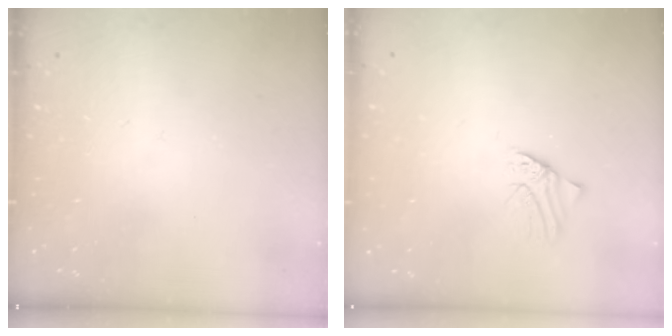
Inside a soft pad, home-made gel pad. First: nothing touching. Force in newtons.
{"total": 0.8, "press": 0.8, "slide": 0.1}